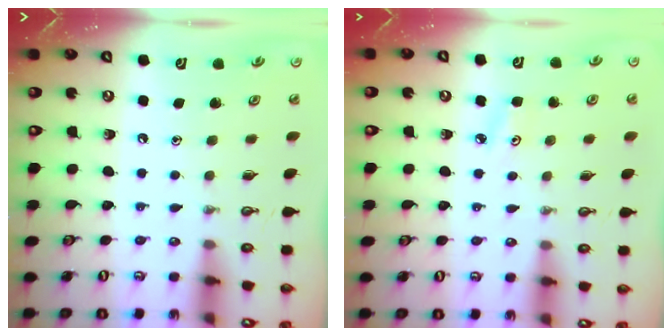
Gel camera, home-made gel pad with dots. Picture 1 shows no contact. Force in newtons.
{"total": 3.5, "press": 3.5, "slide": 0.3}